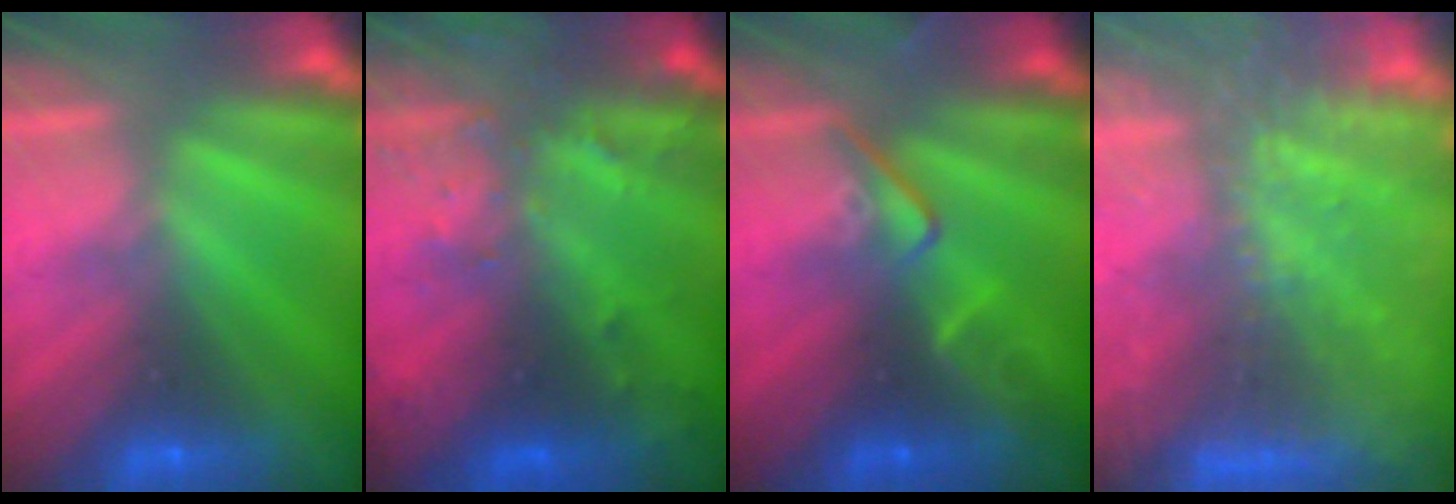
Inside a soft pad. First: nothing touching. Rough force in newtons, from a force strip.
{"total": 8.8}
{"total": 2.4}
{"total": 5.6}